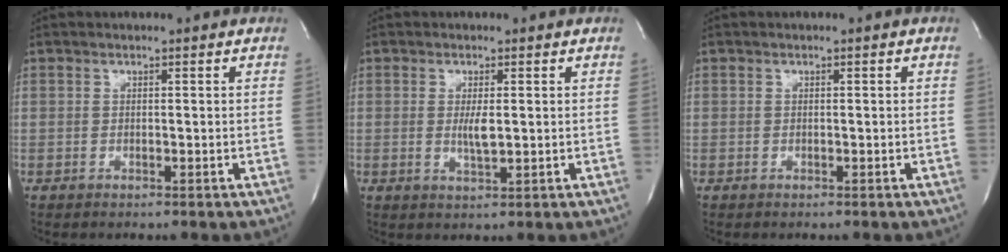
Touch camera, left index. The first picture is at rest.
{"total": 2.5, "force": [0.1, 0.5, 2.4], "torque": [-0.049, -0.009, 0.003]}
{"total": 0.0}